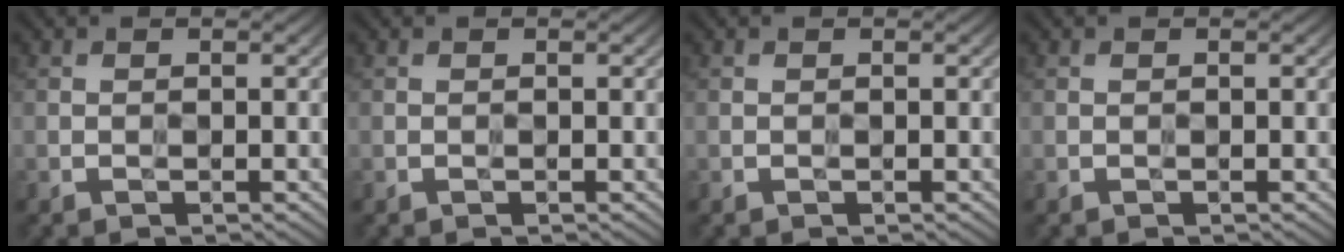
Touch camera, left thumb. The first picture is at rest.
{"total": 0.0}
{"total": 0.0}
{"total": 0.0}